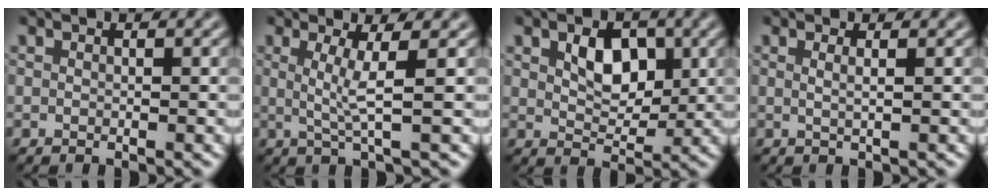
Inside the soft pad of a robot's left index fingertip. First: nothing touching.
{"total": 3.0, "force": [0.3, 0.3, 3.0], "torque": [-0.063, -0.008, 0.007]}
{"total": 3.7, "force": [0.9, 2.4, 2.7], "torque": [-0.052, -0.003, 0.013]}
{"total": 1.3, "force": [0.4, 0.5, 1.1], "torque": [-0.013, -0.004, -0.006]}